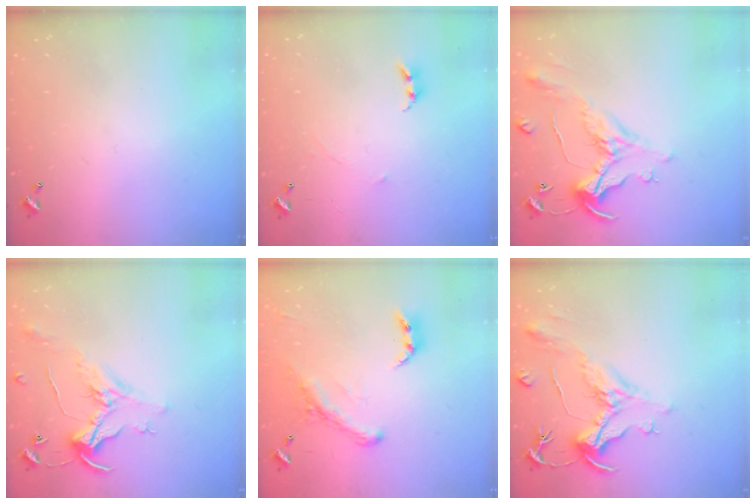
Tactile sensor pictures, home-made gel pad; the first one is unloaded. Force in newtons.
{"total": 0.9, "press": 0.8, "slide": 0.3}
{"total": 1.7, "press": 1.2, "slide": 1.1}
{"total": 1.0, "press": 0.9, "slide": 0.5}
{"total": 2.9, "press": 2.5, "slide": 1.4}
{"total": 2.2, "press": 1.7, "slide": 1.3}